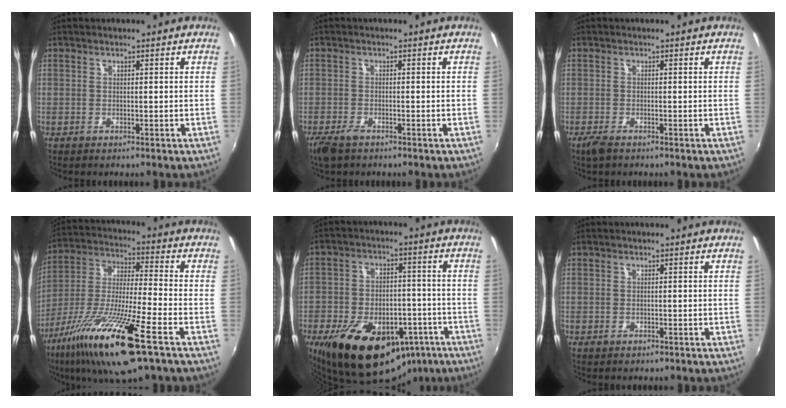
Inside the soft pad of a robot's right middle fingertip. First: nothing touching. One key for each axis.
{"total": 3.8, "fx": -2.7, "fy": 1.4, "fz": 2.2, "tx": -0.058, "ty": -0.012, "tz": -0.053}
{"total": 2.4, "fx": -1.7, "fy": 0.8, "fz": 1.5, "tx": -0.035, "ty": -0.008, "tz": -0.034}
{"total": 20.3, "fx": -11.3, "fy": 2.2, "fz": 16.8, "tx": -0.327, "ty": -0.044, "tz": -0.212}
{"total": 24.5, "fx": -13.1, "fy": 14.1, "fz": 15.1, "tx": -0.284, "ty": 0.000, "tz": -0.169}
{"total": 0.6, "fx": -0.4, "fy": 0.4, "fz": 0.3, "tx": -0.005, "ty": -0.003, "tz": -0.007}